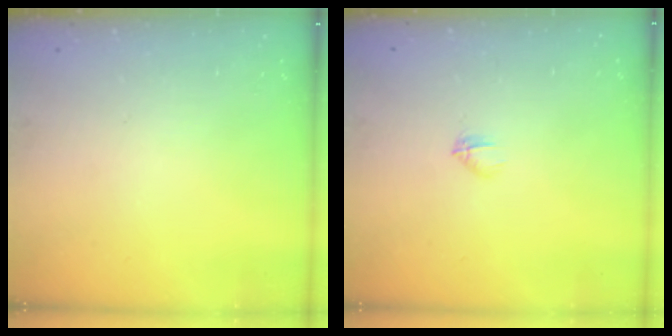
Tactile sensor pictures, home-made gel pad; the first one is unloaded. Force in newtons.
{"total": 2.7, "press": 2.5, "slide": 0.8}